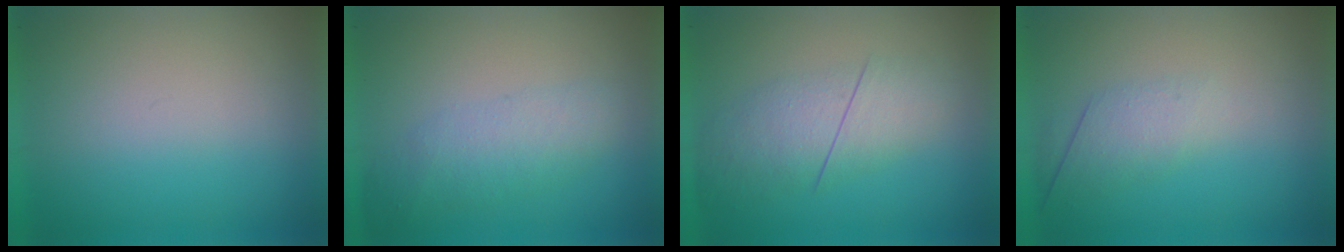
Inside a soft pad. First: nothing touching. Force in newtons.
{"total": 2.2}
{"total": 2.8}
{"total": 2.6}